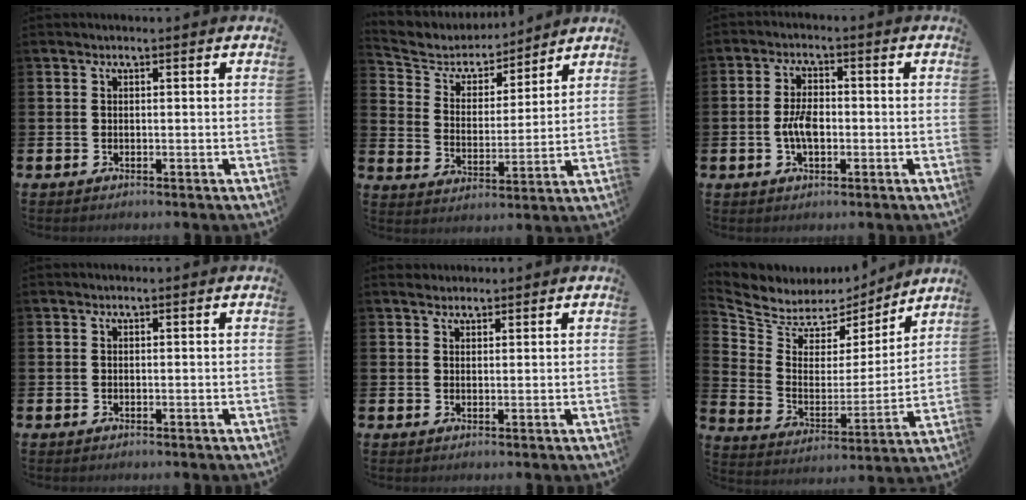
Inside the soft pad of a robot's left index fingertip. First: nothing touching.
{"total": 5.7, "force": [5.3, 2.1, 0.5], "torque": [-0.046, -0.039, 0.088]}
{"total": 4.1, "force": [-0.7, 2.2, 3.4], "torque": [-0.064, 0.001, -0.016]}
{"total": 0.0}
{"total": 2.1, "force": [1.9, 0.8, 0.1], "torque": [0.005, 0.000, 0.034]}
{"total": 6.2, "force": [5.7, 2.6, -0.3], "torque": [-0.041, -0.050, 0.096]}